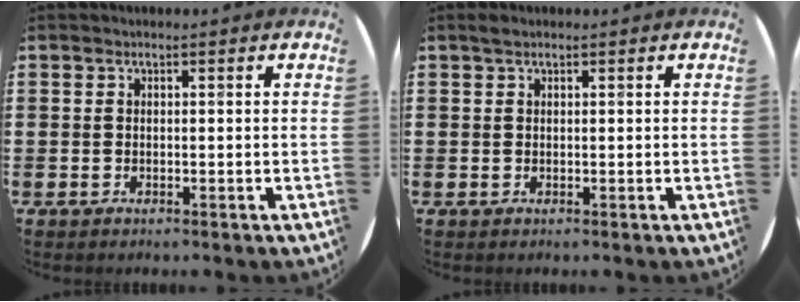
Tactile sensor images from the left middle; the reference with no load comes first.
{"total": 0.7, "force": [0.5, 0.3, 0.3], "torque": [-0.006, 0.003, 0.009]}